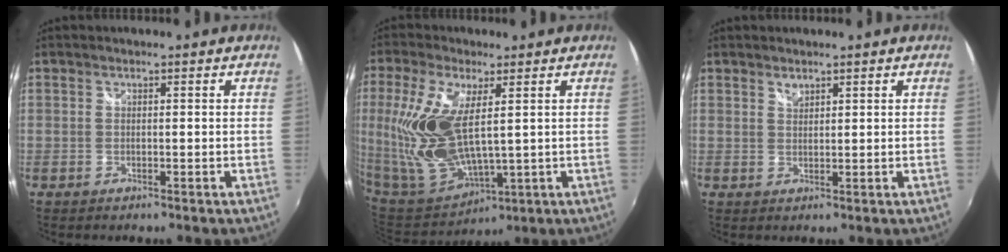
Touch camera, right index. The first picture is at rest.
{"total": 17.2, "force": [3.2, 7.2, 15.2], "torque": [-0.320, -0.010, 0.079]}
{"total": 1.5, "force": [1.2, 0.7, 0.5], "torque": [-0.006, 0.001, 0.021]}